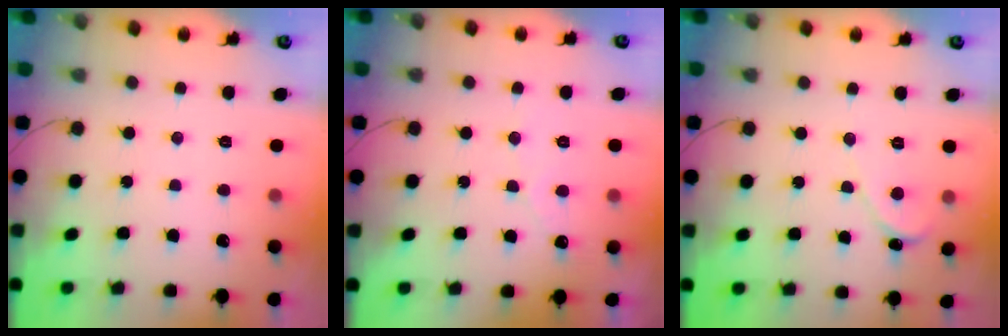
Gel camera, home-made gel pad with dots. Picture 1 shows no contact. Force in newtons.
{"total": 2.7, "press": 2.7, "slide": 0.1}
{"total": 0.6, "press": 0.6, "slide": 0.1}